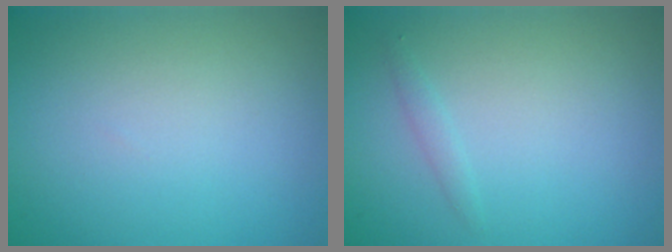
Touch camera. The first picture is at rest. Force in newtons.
{"total": 0.8, "press": 0.8, "slide": 0.1}